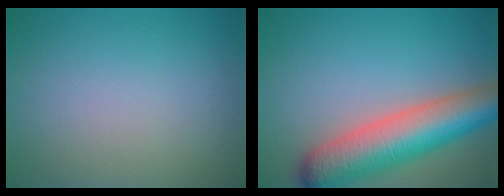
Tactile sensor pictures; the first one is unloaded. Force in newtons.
{"total": 9.1, "press": 9.1, "slide": 0.4}